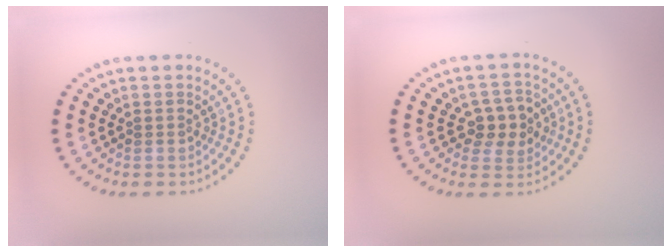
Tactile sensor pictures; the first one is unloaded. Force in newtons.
{"total": 3.0, "press": 2.9, "slide": 0.8}